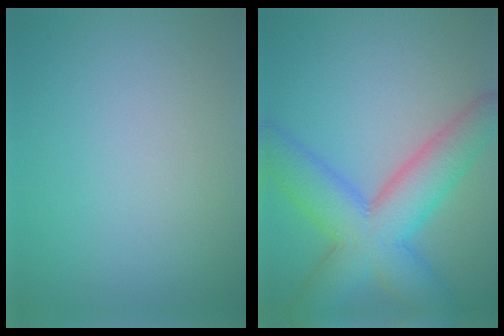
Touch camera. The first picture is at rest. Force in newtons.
{"total": 9.6, "press": 9.6, "slide": 0.6}